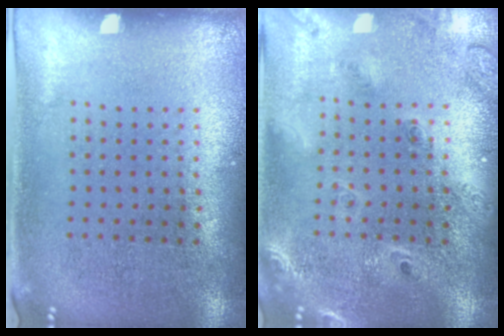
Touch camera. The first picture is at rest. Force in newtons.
{"total": 2.0, "press": 1.7, "slide": 1.0}